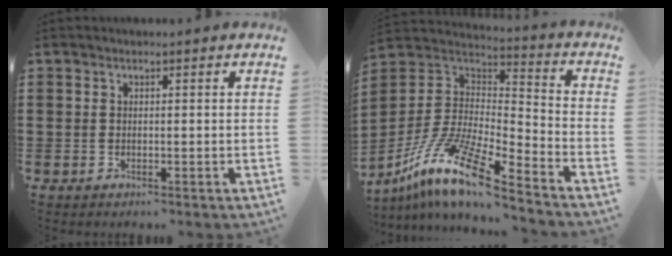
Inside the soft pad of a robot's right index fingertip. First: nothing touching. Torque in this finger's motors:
{"motor_torque": [1.10, 1.04, 0.51, 0.14]}